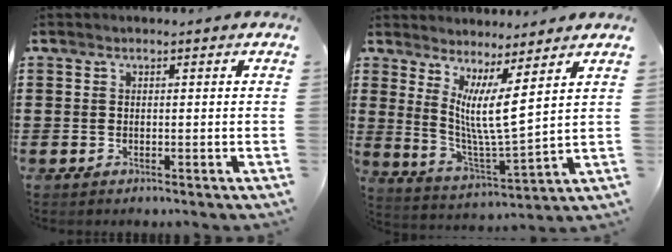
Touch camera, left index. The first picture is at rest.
{"total": 7.6, "force": [4.1, 0.4, 6.4], "torque": [-0.127, -0.036, 0.068]}